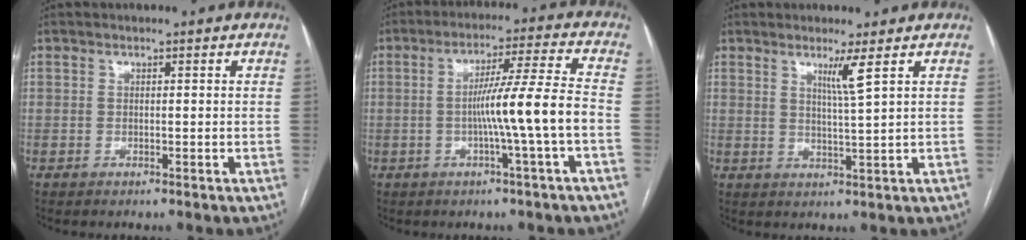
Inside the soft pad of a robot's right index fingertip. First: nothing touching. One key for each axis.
{"total": 9.7, "fx": -2.2, "fy": -1.7, "fz": 9.3, "tx": -0.158, "ty": 0.011, "tz": -0.035}
{"total": 3.5, "fx": 1.9, "fy": -1.1, "fz": 2.7, "tx": -0.050, "ty": -0.014, "tz": 0.038}